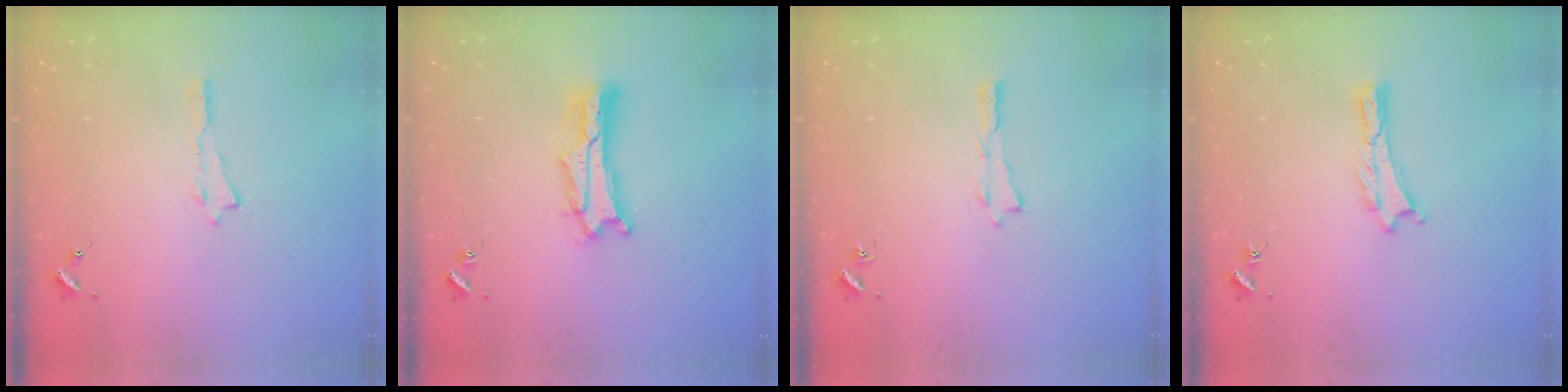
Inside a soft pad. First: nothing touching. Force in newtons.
{"total": 5.0, "press": 5.0, "slide": 0.6}
{"total": 0.0}
{"total": 0.0}